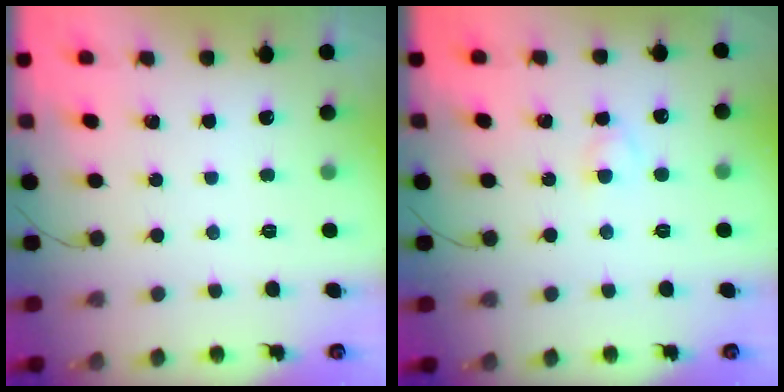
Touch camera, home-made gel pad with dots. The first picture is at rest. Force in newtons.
{"total": 2.5, "press": 2.3, "slide": 1.1}